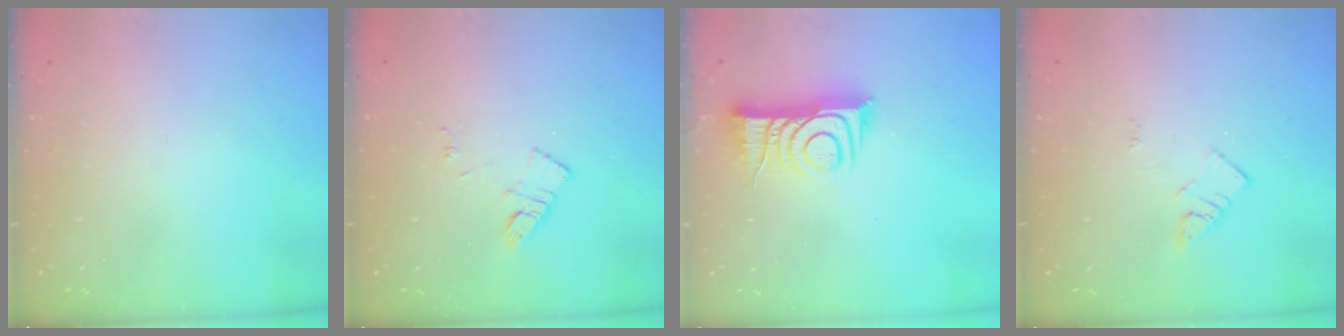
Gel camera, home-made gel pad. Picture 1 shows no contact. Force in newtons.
{"total": 6.5, "press": 6.4, "slide": 0.7}
{"total": 11.5, "press": 11.5, "slide": 0.3}
{"total": 2.9, "press": 2.9, "slide": 0.2}